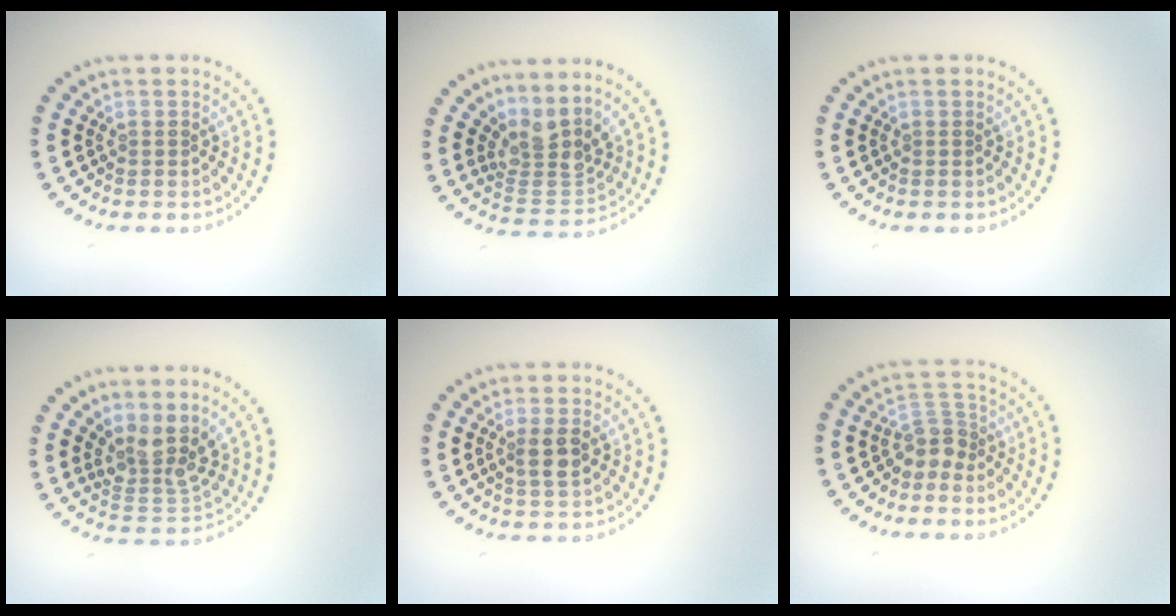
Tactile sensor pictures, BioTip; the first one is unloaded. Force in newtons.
{"total": 3.5, "press": 2.4, "slide": 2.6}
{"total": 0.0}
{"total": 3.7, "press": 2.8, "slide": 2.3}
{"total": 2.1, "press": 1.9, "slide": 0.8}
{"total": 2.4, "press": 1.7, "slide": 1.6}